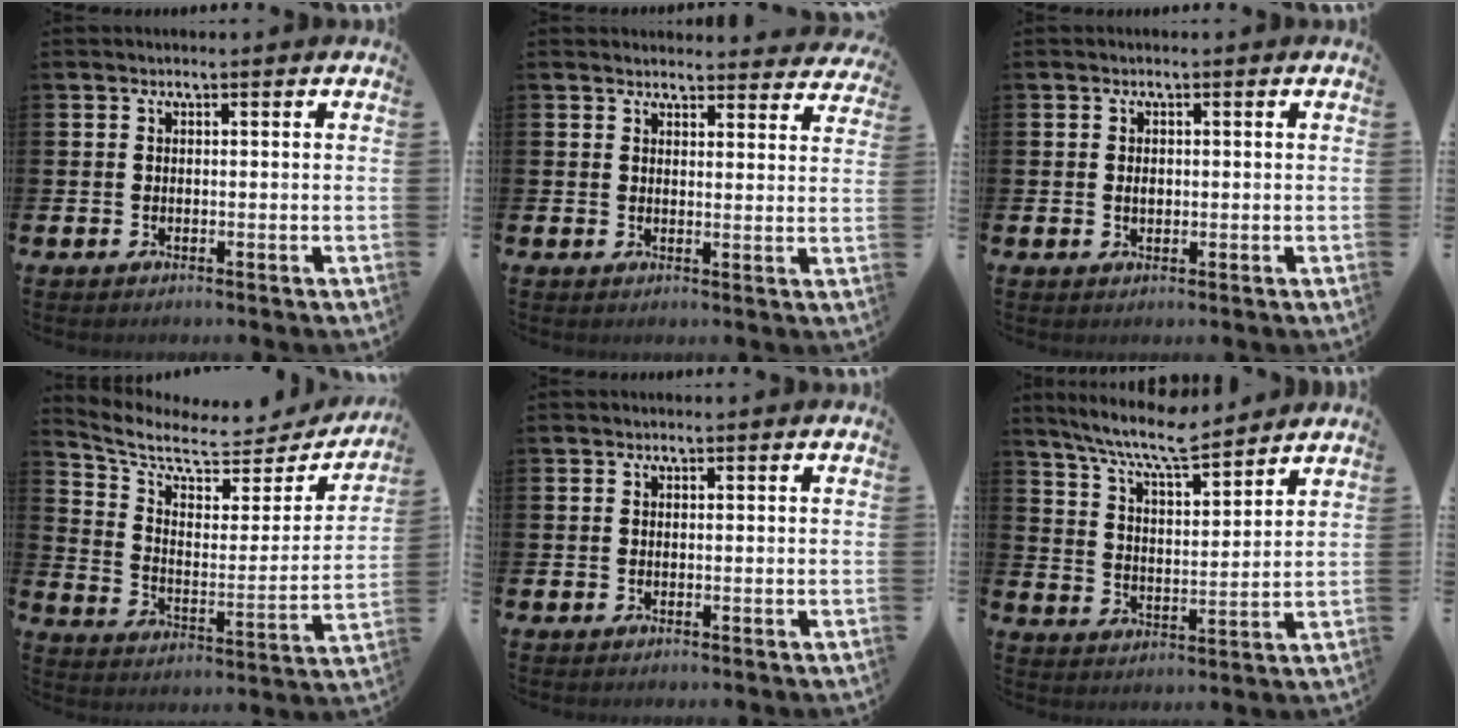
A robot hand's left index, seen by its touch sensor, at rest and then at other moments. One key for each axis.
{"total": 3.0, "fx": 2.9, "fy": 0.5, "fz": 0.0, "tx": 0.001, "ty": -0.018, "tz": 0.051}
{"total": 1.1, "fx": 0.1, "fy": 0.8, "fz": 0.8, "tx": -0.005, "ty": 0.002, "tz": -0.003}
{"total": 7.4, "fx": 6.1, "fy": 2.9, "fz": 3.0, "tx": -0.090, "ty": -0.046, "tz": 0.101}
{"total": 0.0}
{"total": 8.7, "fx": 7.9, "fy": 0.9, "fz": 3.4, "tx": -0.087, "ty": -0.048, "tz": 0.140}